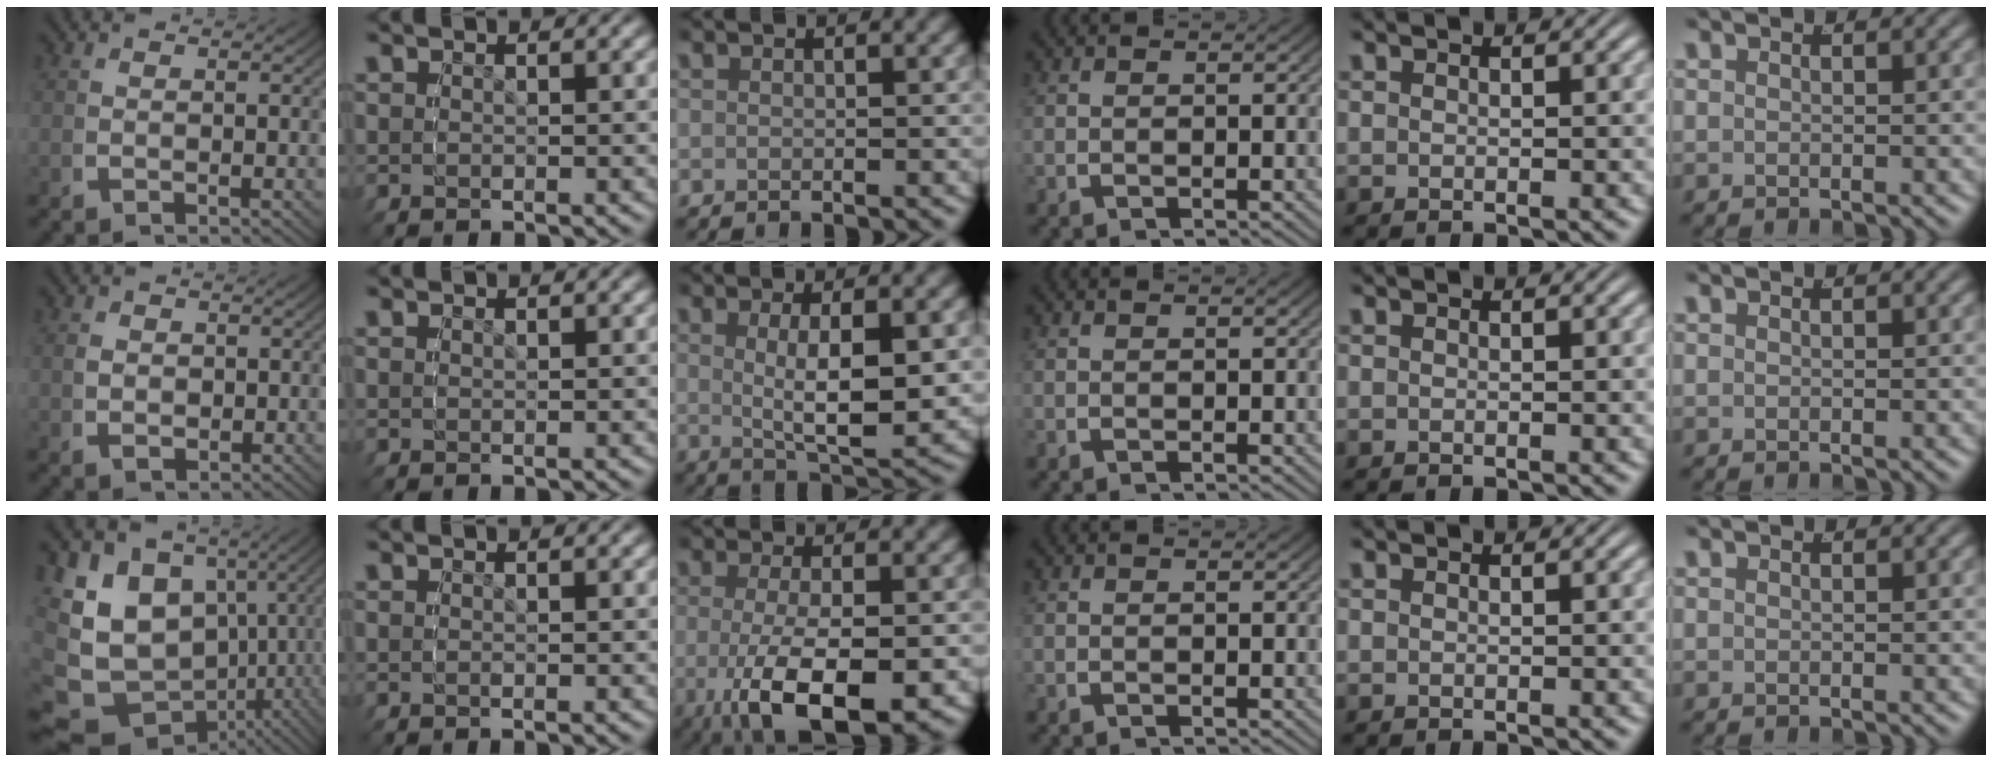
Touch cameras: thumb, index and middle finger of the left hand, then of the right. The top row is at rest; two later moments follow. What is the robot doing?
{"motion": "grasp_and_lifting", "object": "cloth"}